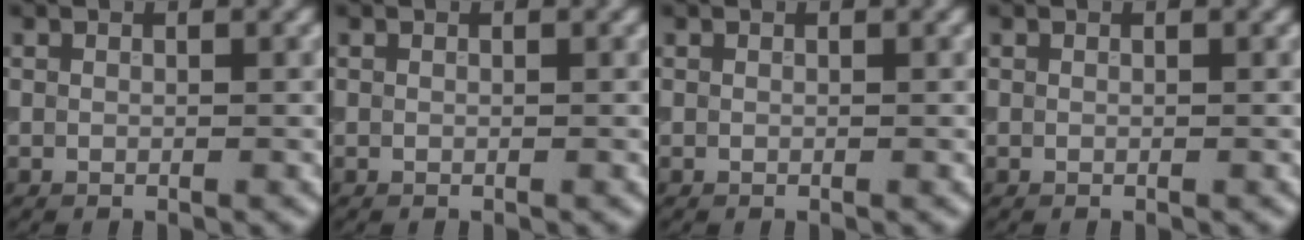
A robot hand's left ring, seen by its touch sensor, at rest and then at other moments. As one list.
[{"total": 0.0}, {"total": 0.0}, {"total": 0.0}]